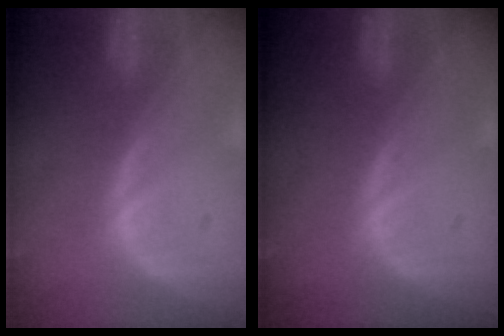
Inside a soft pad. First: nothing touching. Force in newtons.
{"total": 0.0}